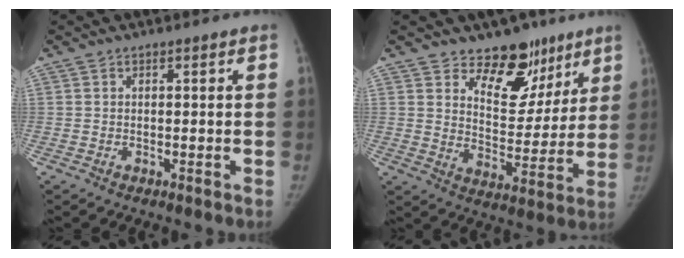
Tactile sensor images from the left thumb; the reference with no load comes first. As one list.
[{"total": 12.6, "force": [8.7, 7.9, 4.5], "torque": [-0.006, -0.052, 0.140]}]